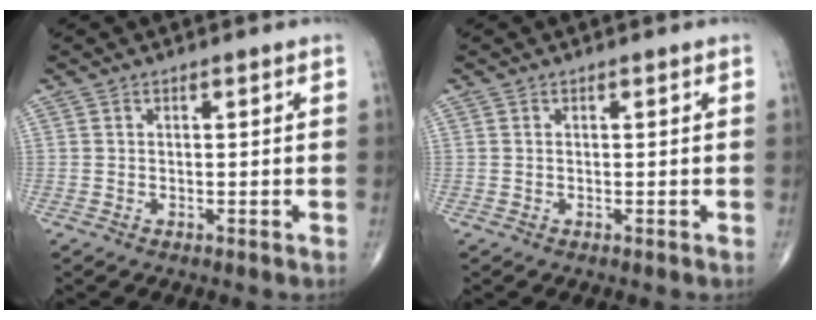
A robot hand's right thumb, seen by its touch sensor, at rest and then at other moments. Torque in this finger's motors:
{"motor_torque": [0.15, 0.45, 0.10, 0.13, -0.06]}